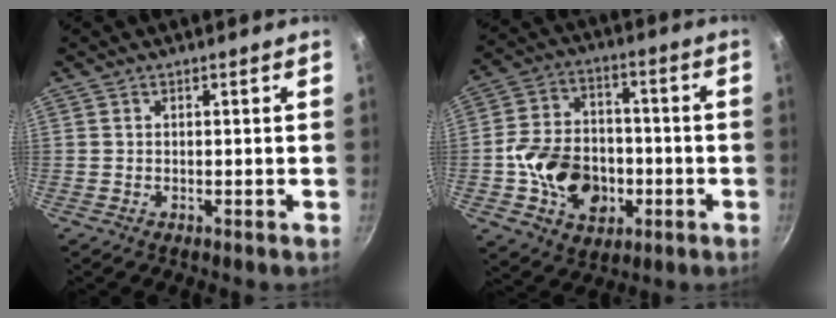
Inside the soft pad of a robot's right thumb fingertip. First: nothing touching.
{"total": 16.0, "force": [-3.5, 12.3, 9.7], "torque": [-0.137, 0.033, -0.055]}